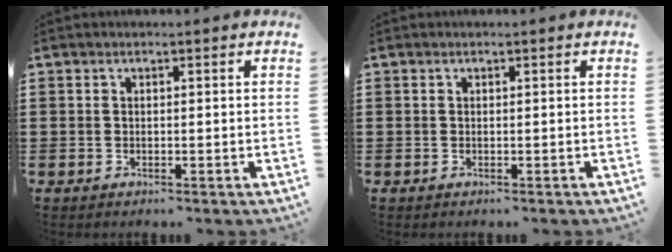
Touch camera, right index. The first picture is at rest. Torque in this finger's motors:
{"motor_torque": [-0.25, -0.38, 0.00, -0.01]}